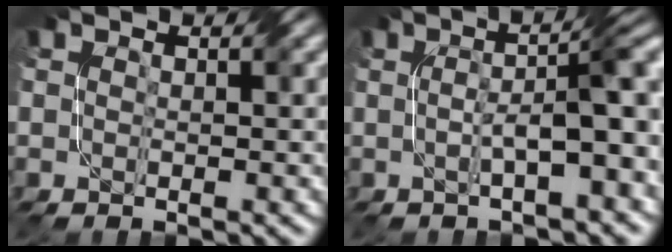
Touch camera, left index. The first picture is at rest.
{"total": 6.9, "force": [0.2, 1.5, 6.8], "torque": [-0.095, 0.017, -0.001]}